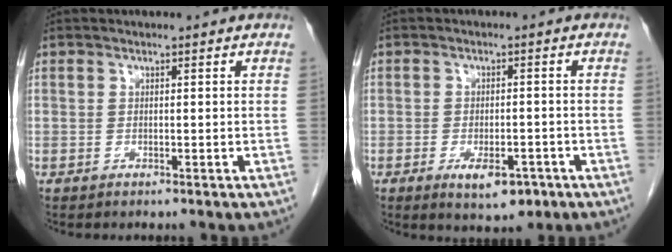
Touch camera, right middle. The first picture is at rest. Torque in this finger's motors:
{"motor_torque": [0.16, 0.12, 0.04, 0.04]}